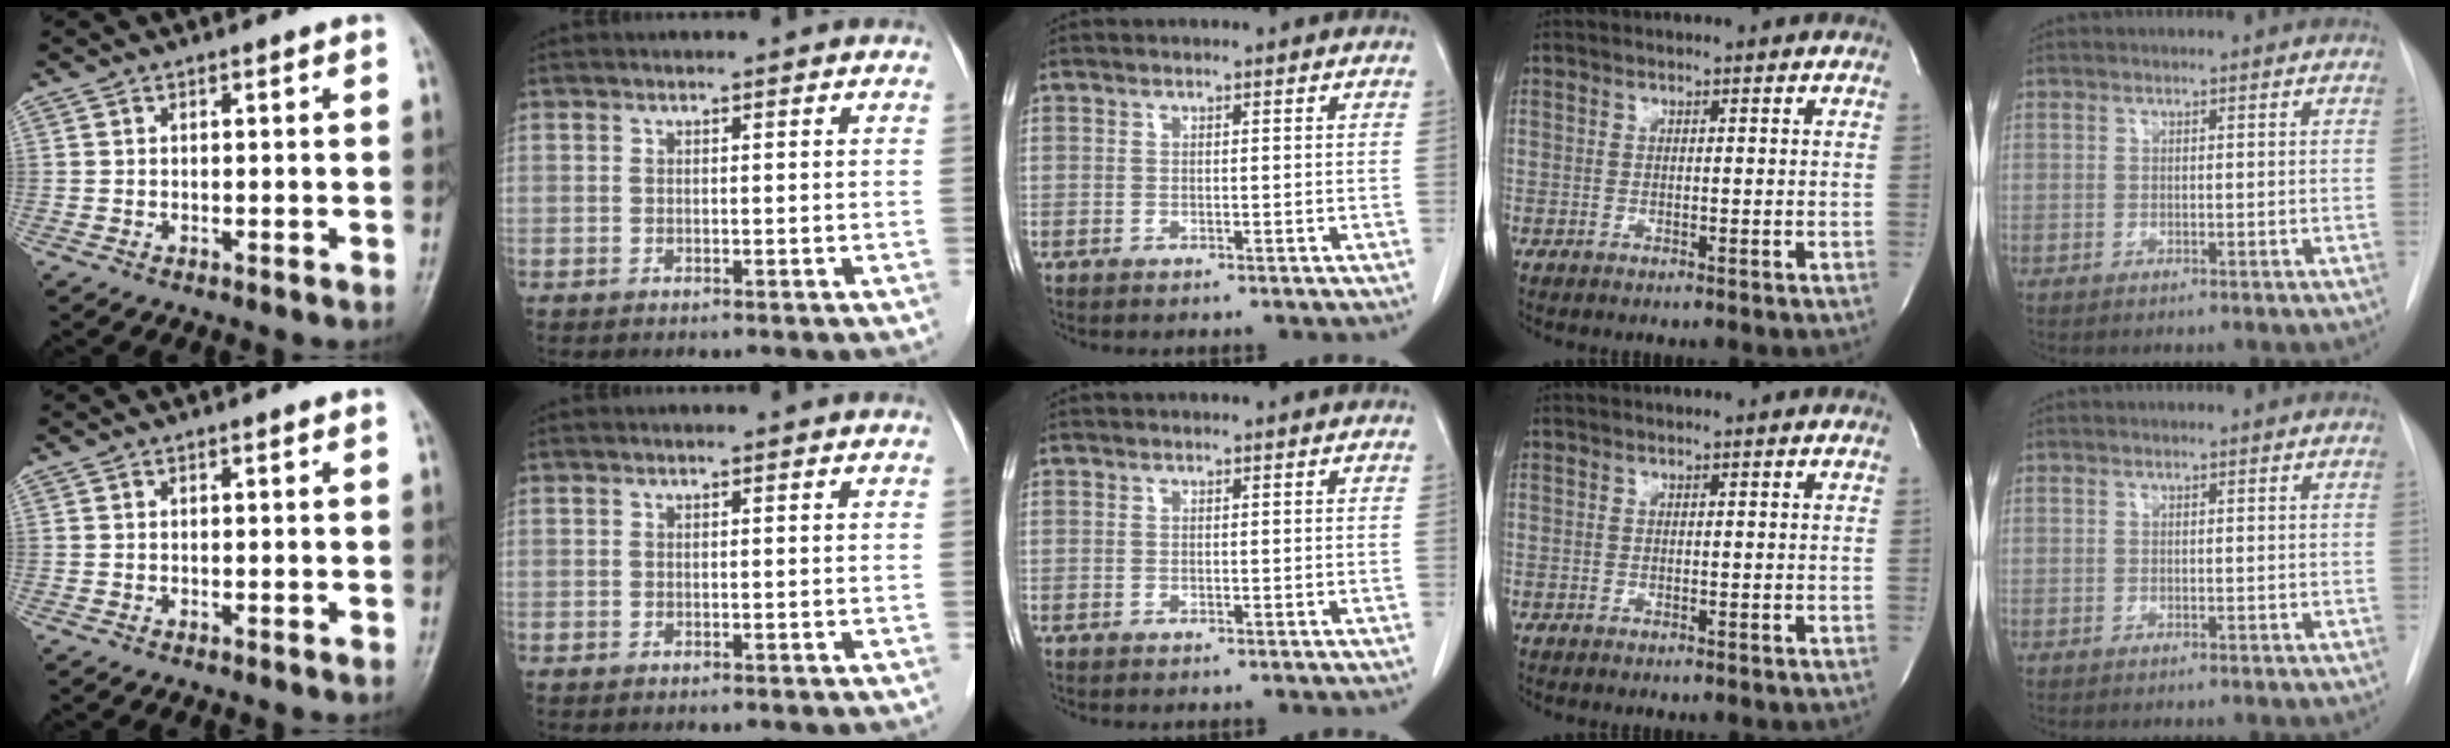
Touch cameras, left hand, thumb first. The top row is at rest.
{}